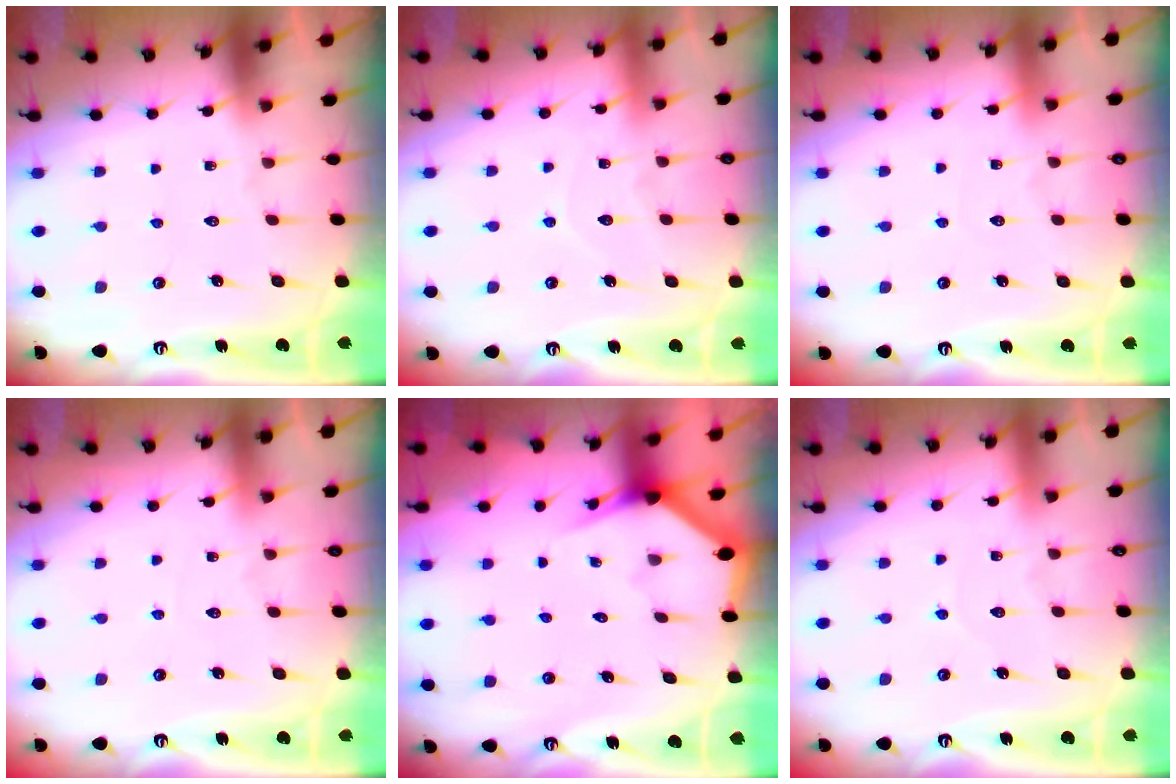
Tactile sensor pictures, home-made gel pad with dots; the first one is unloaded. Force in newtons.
{"total": 5.8, "press": 5.7, "slide": 0.6}
{"total": 2.9, "press": 2.9, "slide": 0.3}
{"total": 2.5, "press": 2.5, "slide": 0.3}
{"total": 2.8, "press": 2.8, "slide": 0.1}
{"total": 3.7, "press": 3.7, "slide": 0.3}